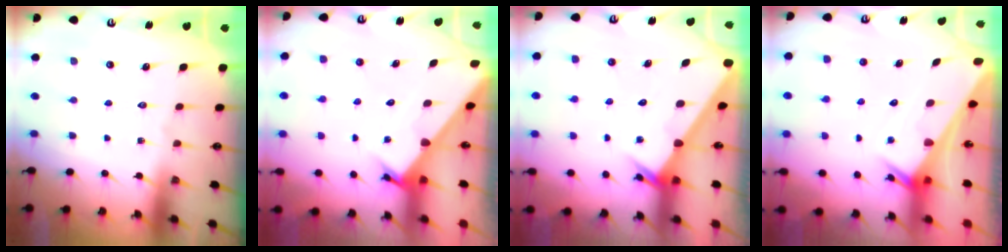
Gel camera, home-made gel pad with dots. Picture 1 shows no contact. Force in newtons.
{"total": 2.3, "press": 2.3, "slide": 0.0}
{"total": 2.3, "press": 2.3, "slide": 0.2}
{"total": 2.5, "press": 2.5, "slide": 0.1}